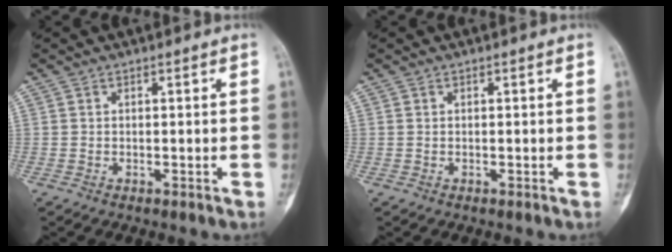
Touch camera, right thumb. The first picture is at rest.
{"total": 0.0}